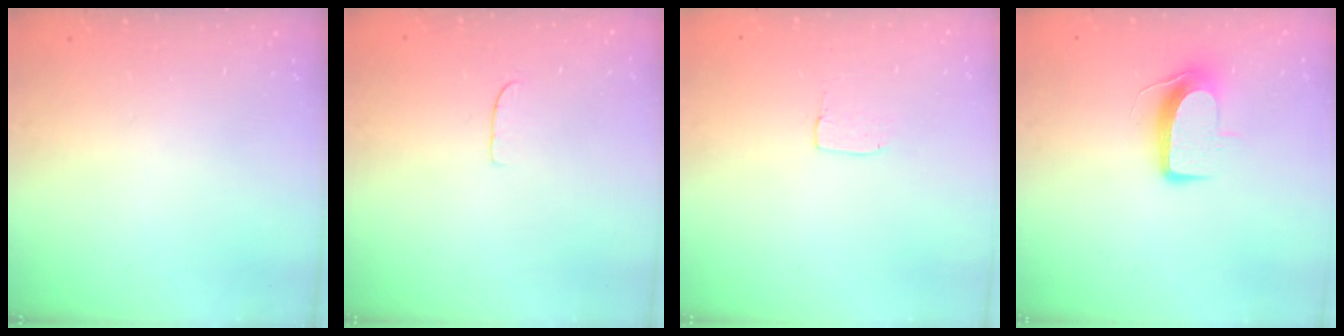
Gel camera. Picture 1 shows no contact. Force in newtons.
{"total": 3.6, "press": 3.6, "slide": 0.2}
{"total": 2.9, "press": 2.9, "slide": 0.2}
{"total": 8.8, "press": 8.7, "slide": 0.6}